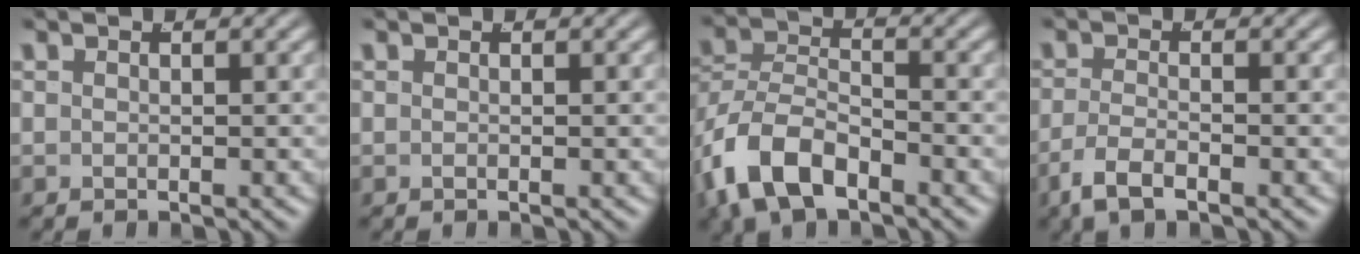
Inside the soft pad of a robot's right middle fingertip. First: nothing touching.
{"total": 0.0}
{"total": 6.6, "force": [-2.8, 4.7, 3.8], "torque": [-0.091, -0.003, -0.052]}
{"total": 2.7, "force": [-1.7, 1.0, 1.9], "torque": [-0.044, 0.000, -0.031]}